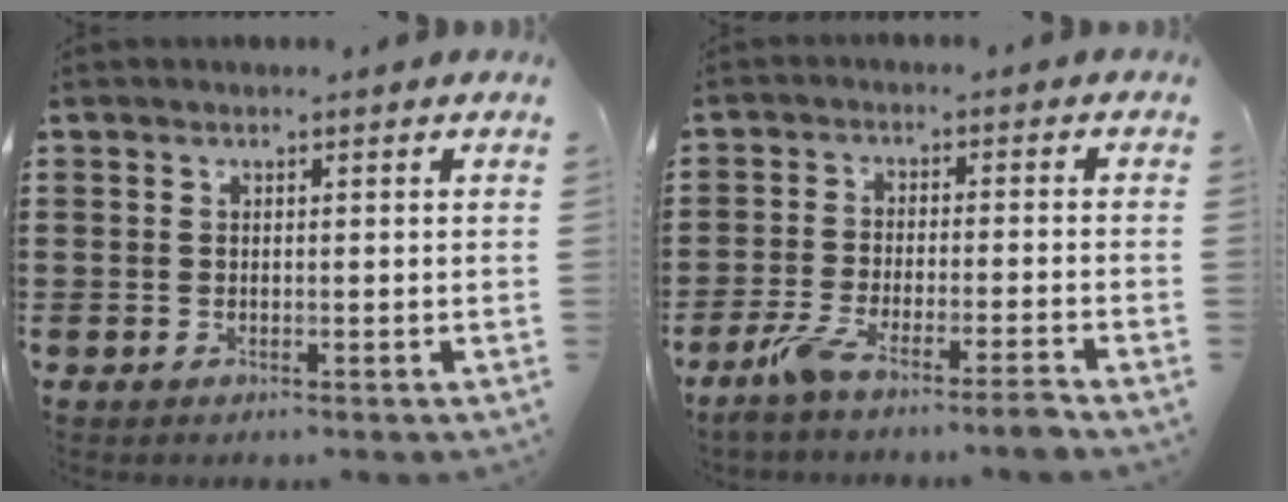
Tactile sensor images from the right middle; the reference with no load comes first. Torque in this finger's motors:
{"motor_torque": [0.49, -0.59, 0.08, 0.04]}